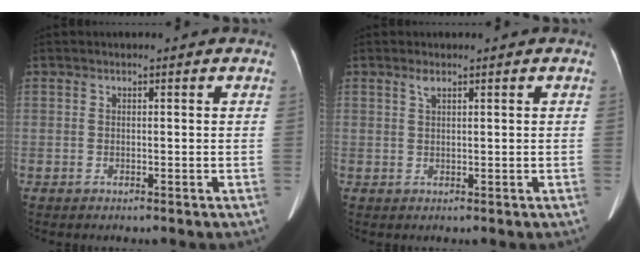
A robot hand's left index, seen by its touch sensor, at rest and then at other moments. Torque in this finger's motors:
{"motor_torque": [0.22, -0.21, -0.02, -0.04]}